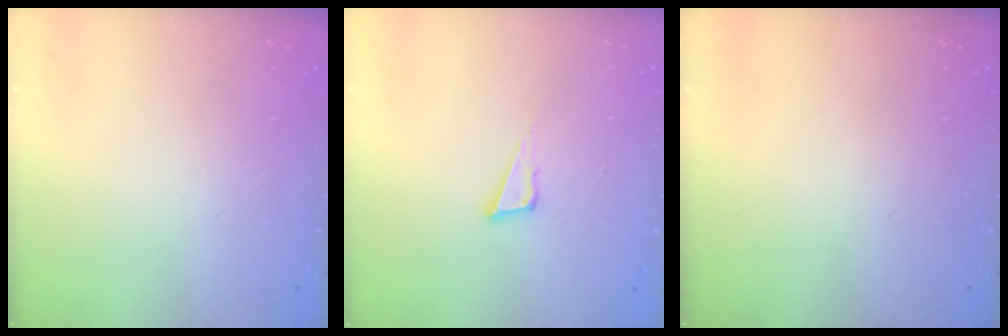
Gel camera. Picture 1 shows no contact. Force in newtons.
{"total": 6.1, "press": 5.5, "slide": 2.7}
{"total": 0.0}